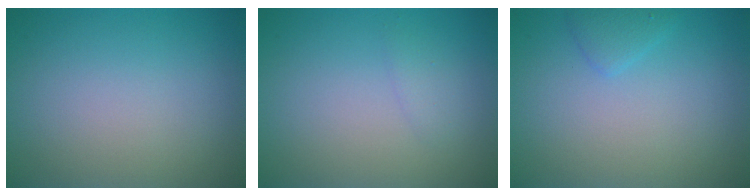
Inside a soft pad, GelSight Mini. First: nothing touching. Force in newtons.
{"total": 0.9, "press": 0.9, "slide": 0.1}
{"total": 1.2, "press": 1.2, "slide": 0.0}